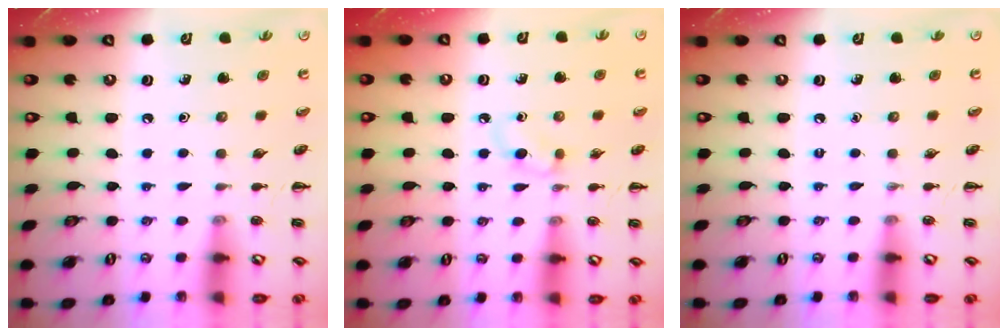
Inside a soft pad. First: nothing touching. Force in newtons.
{"total": 2.9, "press": 2.7, "slide": 1.2}
{"total": 0.0}